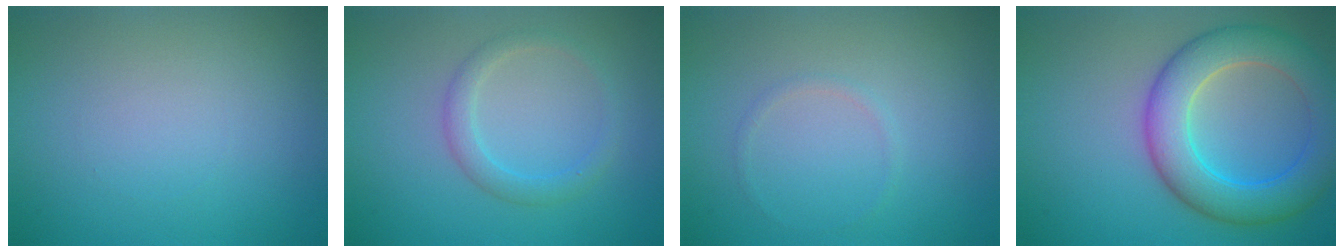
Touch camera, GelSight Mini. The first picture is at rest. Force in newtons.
{"total": 2.0, "press": 2.0, "slide": 0.2}
{"total": 0.7, "press": 0.7, "slide": 0.1}
{"total": 7.6, "press": 7.6, "slide": 0.2}